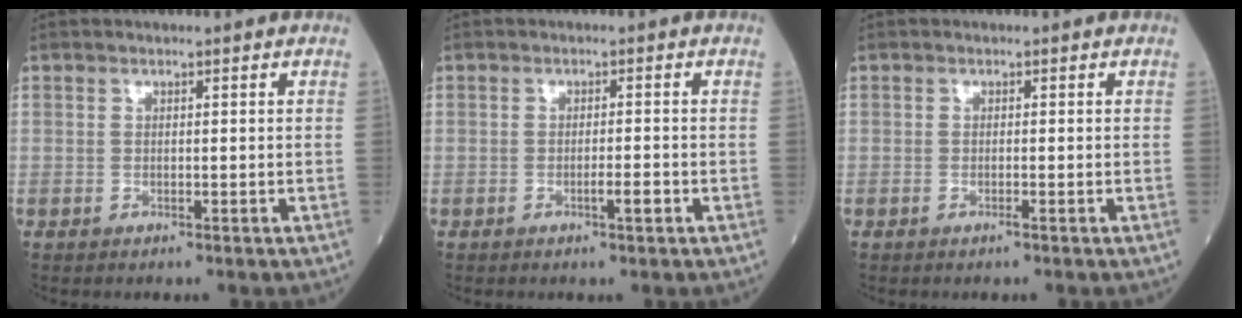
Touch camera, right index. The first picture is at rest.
{"total": 1.9, "force": [-0.8, 0.1, 1.7], "torque": [-0.024, -0.002, -0.014]}
{"total": 0.8, "force": [-0.4, -0.4, 0.5], "torque": [-0.011, -0.001, -0.006]}